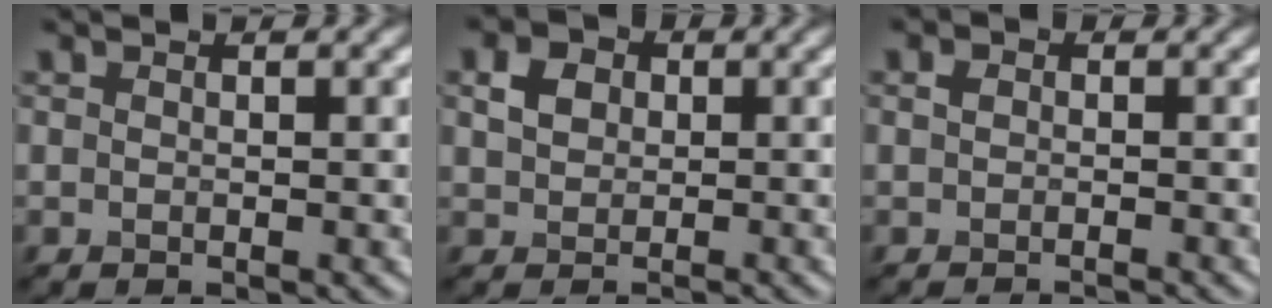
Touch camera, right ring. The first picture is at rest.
{"total": 1.3, "force": [-0.2, 1.2, 0.2], "torque": [-0.016, 0.011, 0.010]}
{"total": 1.2, "force": [-1.2, 0.0, 0.1], "torque": [-0.002, 0.009, 0.005]}